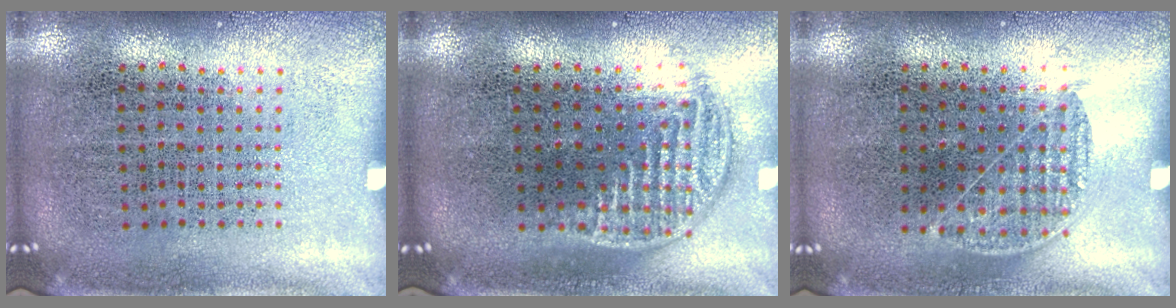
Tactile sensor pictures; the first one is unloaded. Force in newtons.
{"total": 1.3, "press": 1.1, "slide": 0.7}
{"total": 0.8, "press": 0.7, "slide": 0.5}